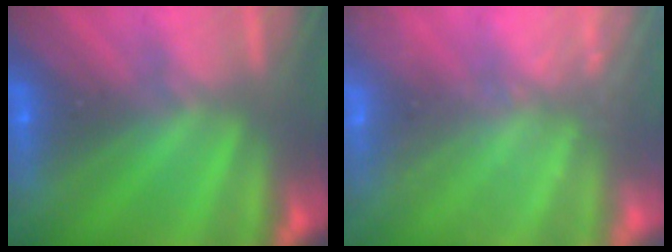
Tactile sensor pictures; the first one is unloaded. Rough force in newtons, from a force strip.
{"total": 2.5}